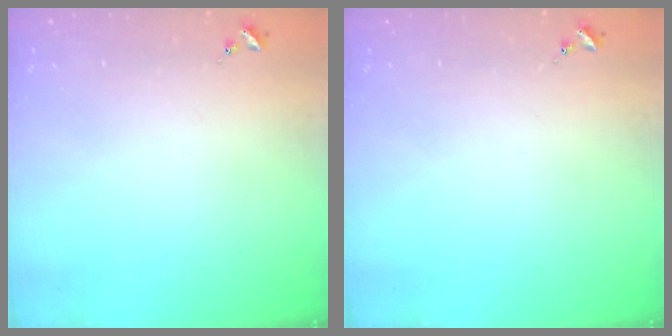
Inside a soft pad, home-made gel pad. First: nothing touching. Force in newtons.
{"total": 0.0}